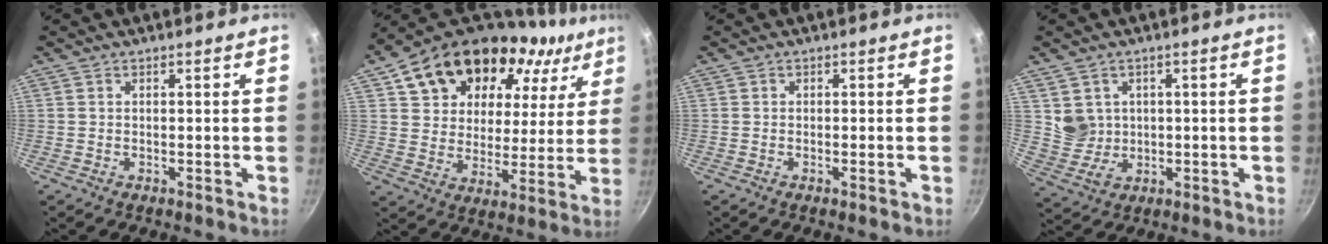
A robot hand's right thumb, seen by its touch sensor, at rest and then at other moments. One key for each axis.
{"total": 23.8, "fx": 13.0, "fy": 15.3, "fz": 12.9, "tx": -0.205, "ty": -0.006, "tz": 0.219}
{"total": 0.8, "fx": -0.4, "fy": 0.1, "fz": 0.7, "tx": -0.014, "ty": 0.002, "tz": -0.008}
{"total": 5.5, "fx": 1.0, "fy": 5.0, "fz": 1.9, "tx": -0.019, "ty": 0.002, "tz": 0.034}